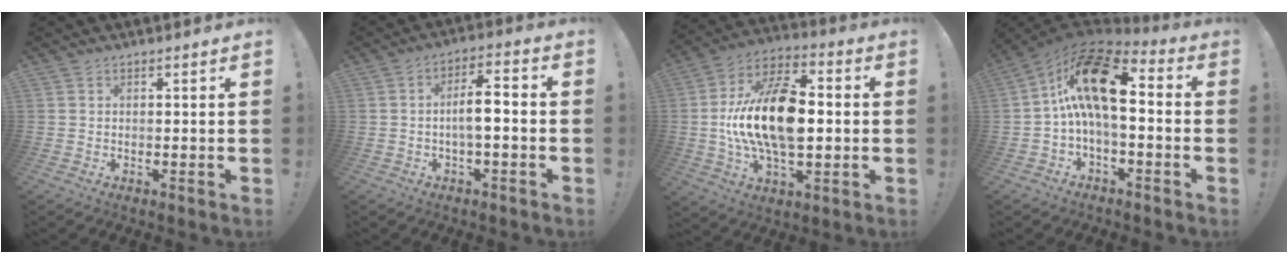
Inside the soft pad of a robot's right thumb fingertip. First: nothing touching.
{"total": 7.5, "force": [-1.0, 2.4, 7.1], "torque": [-0.120, 0.008, -0.022]}
{"total": 21.9, "force": [-0.4, 12.3, 18.1], "torque": [-0.339, 0.009, -0.003]}
{"total": 18.0, "force": [3.4, 7.8, 15.8], "torque": [-0.275, -0.007, 0.061]}